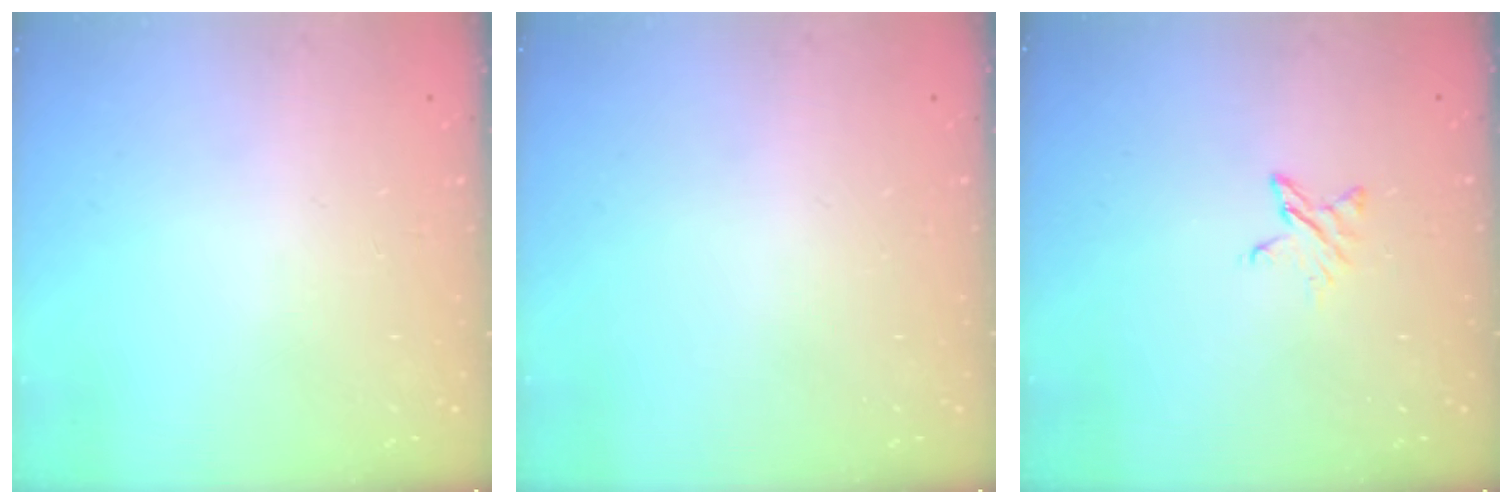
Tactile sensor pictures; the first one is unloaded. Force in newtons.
{"total": 0.0}
{"total": 3.9, "press": 3.9, "slide": 0.3}